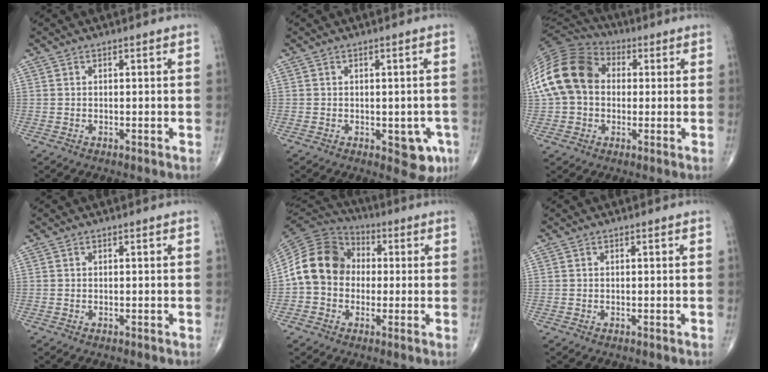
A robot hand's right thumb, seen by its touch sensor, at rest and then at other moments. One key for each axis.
{"total": 5.7, "fx": -1.9, "fy": 3.2, "fz": 4.4, "tx": -0.020, "ty": 0.002, "tz": -0.018}
{"total": 17.8, "fx": 1.9, "fy": 13.6, "fz": 11.3, "tx": -0.230, "ty": 0.038, "tz": 0.027}
{"total": 0.0}
{"total": 13.5, "fx": 0.0, "fy": 11.2, "fz": 7.4, "tx": -0.121, "ty": 0.035, "tz": -0.013}
{"total": 0.0}